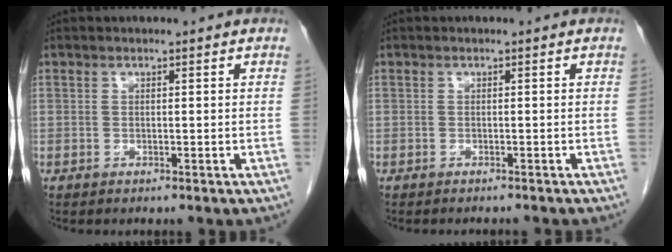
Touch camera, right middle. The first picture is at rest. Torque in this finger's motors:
{"motor_torque": [0.04, -0.04, -0.05, 0.01]}